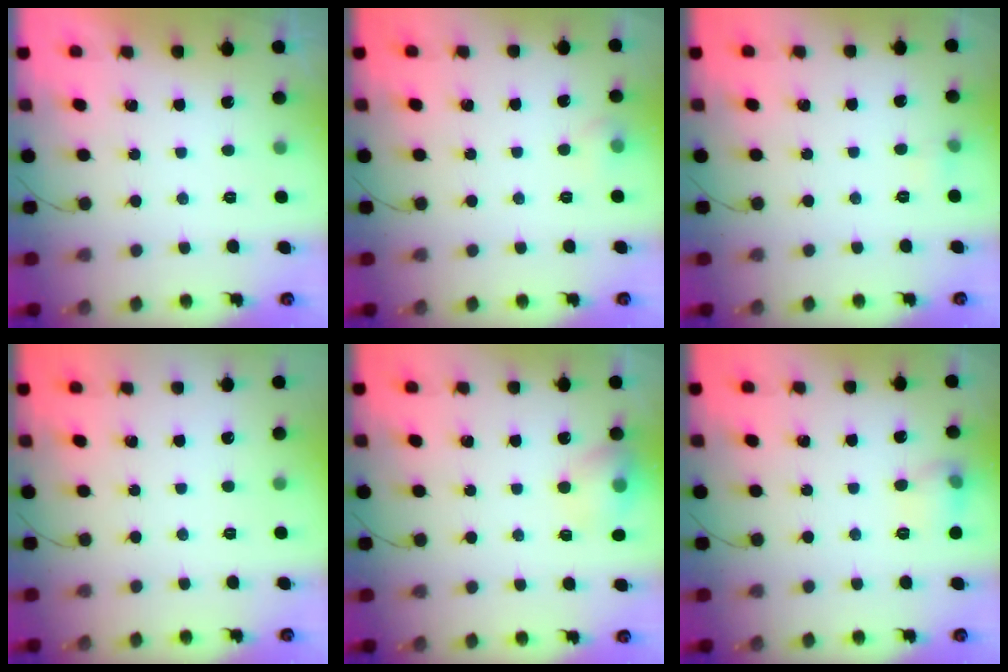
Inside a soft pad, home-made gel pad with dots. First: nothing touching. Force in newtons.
{"total": 6.8, "press": 4.2, "slide": 5.3}
{"total": 3.5, "press": 3.2, "slide": 1.3}
{"total": 0.0}
{"total": 10.2, "press": 10.0, "slide": 1.8}
{"total": 7.3, "press": 7.2, "slide": 1.2}